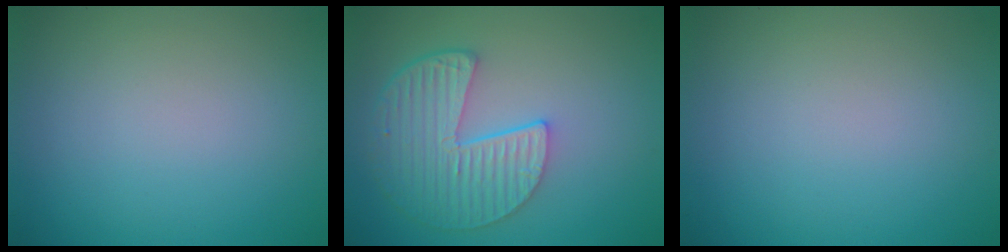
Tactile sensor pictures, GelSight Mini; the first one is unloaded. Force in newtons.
{"total": 6.2, "press": 4.8, "slide": 3.9}
{"total": 0.0}